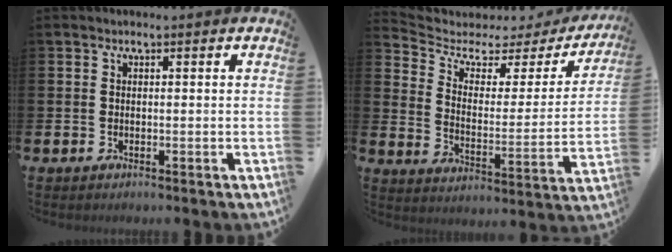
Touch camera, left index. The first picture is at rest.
{"total": 4.6, "force": [3.5, 2.4, 1.7], "torque": [-0.063, -0.027, 0.047]}